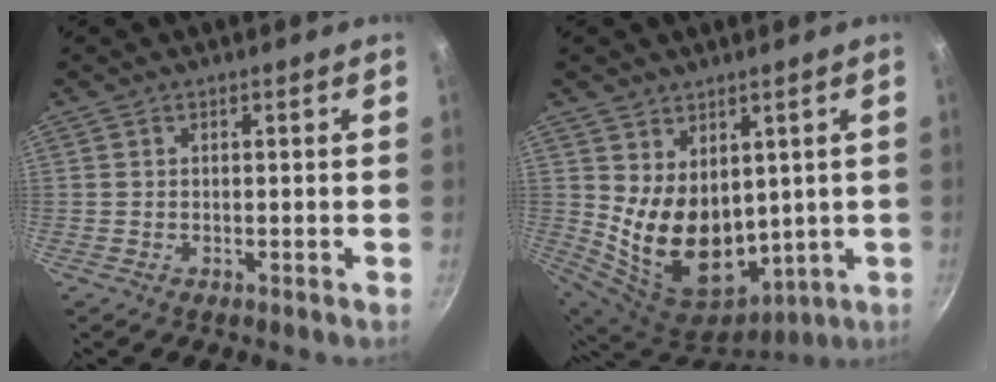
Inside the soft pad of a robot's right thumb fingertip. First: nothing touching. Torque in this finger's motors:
{"motor_torque": [-1.24, 1.99, 1.41, -0.81, 0.19]}